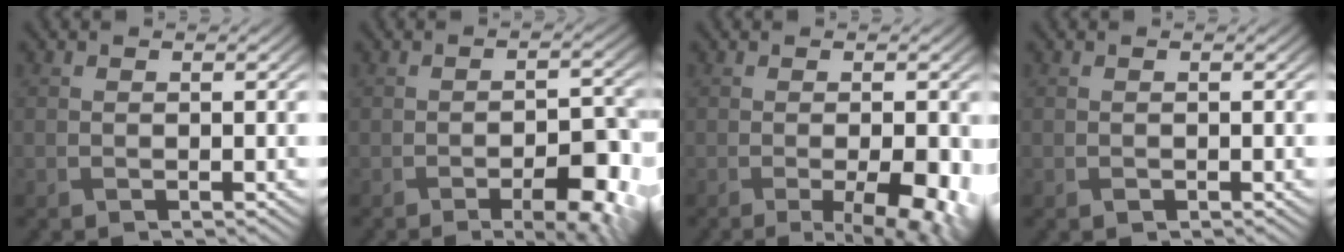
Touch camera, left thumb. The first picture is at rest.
{"total": 6.6, "force": [-3.2, 1.9, 5.5], "torque": [-0.078, -0.004, -0.037]}
{"total": 6.0, "force": [-1.9, 1.3, 5.6], "torque": [-0.083, -0.005, -0.016]}
{"total": 0.0}